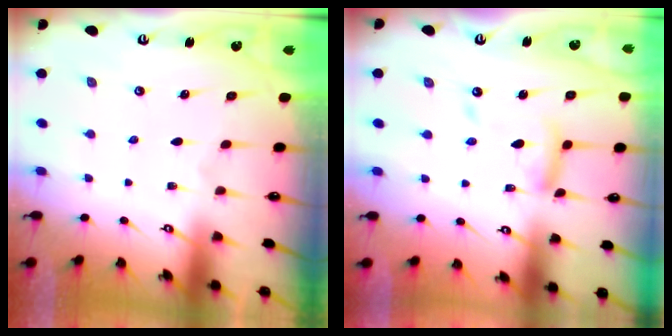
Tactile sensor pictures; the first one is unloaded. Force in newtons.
{"total": 11.1, "press": 11.1, "slide": 1.1}